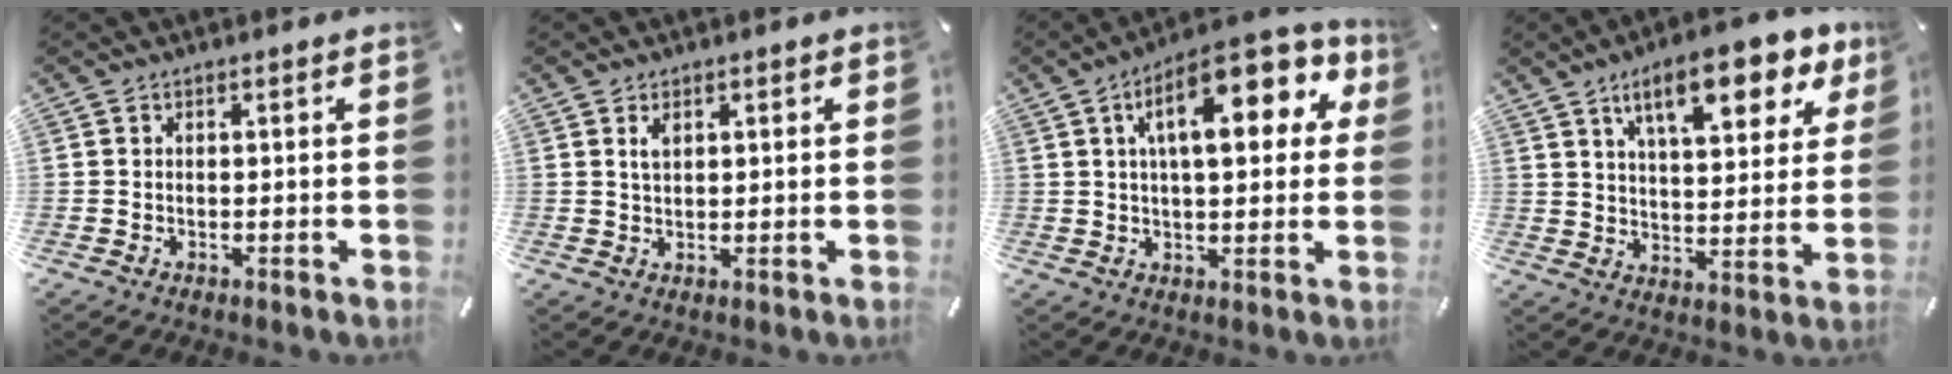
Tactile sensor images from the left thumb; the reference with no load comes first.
{"total": 2.3, "force": [1.1, 1.3, 1.6], "torque": [-0.027, -0.003, 0.019]}
{"total": 17.2, "force": [6.6, 7.2, 14.1], "torque": [-0.219, -0.009, 0.103]}
{"total": 15.8, "force": [9.7, 6.1, 10.9], "torque": [-0.162, -0.038, 0.157]}